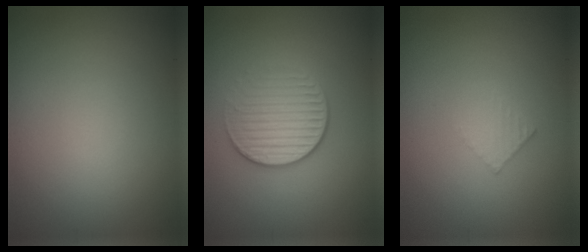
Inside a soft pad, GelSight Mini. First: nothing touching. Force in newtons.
{"total": 3.3, "press": 2.9, "slide": 1.4}
{"total": 1.1, "press": 1.1, "slide": 0.0}